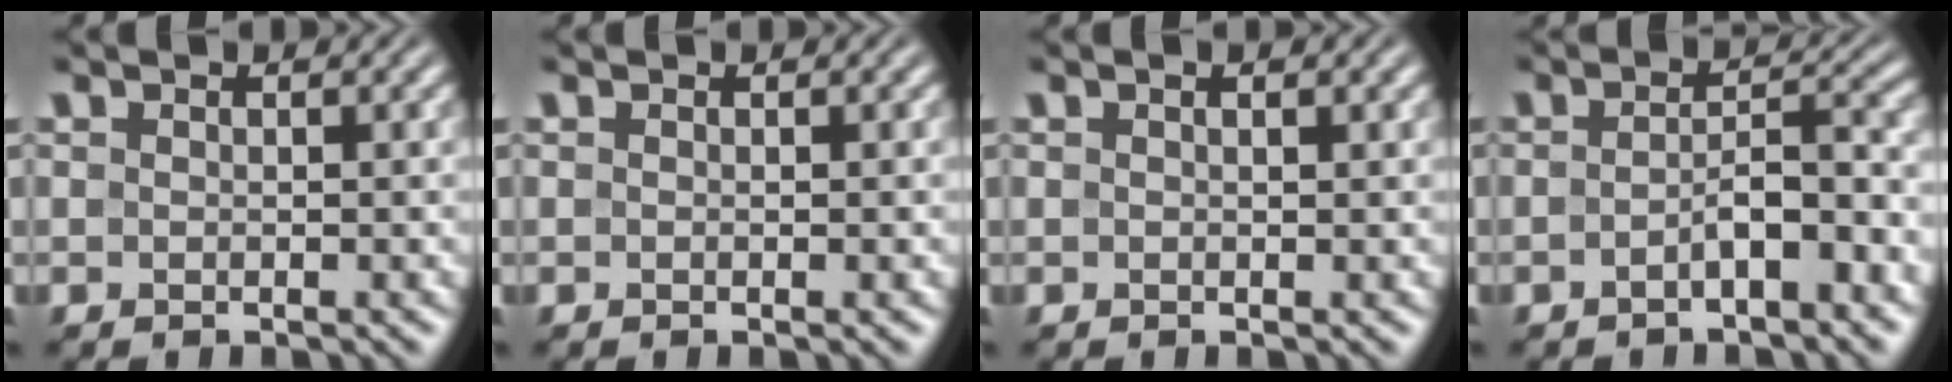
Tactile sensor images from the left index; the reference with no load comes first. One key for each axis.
{"total": 0.0}
{"total": 0.8, "fx": 0.4, "fy": 0.1, "fz": 0.7, "tx": -0.014, "ty": 0.002, "tz": 0.006}
{"total": 3.6, "fx": -1.6, "fy": 0.9, "fz": 3.1, "tx": -0.055, "ty": 0.010, "tz": -0.032}